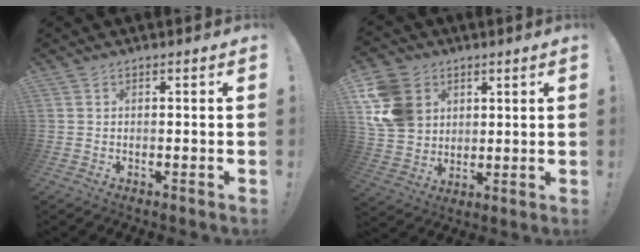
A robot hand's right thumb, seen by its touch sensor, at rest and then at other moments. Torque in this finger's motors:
{"motor_torque": [1.07, 2.53, 0.48, -0.18, 0.07]}